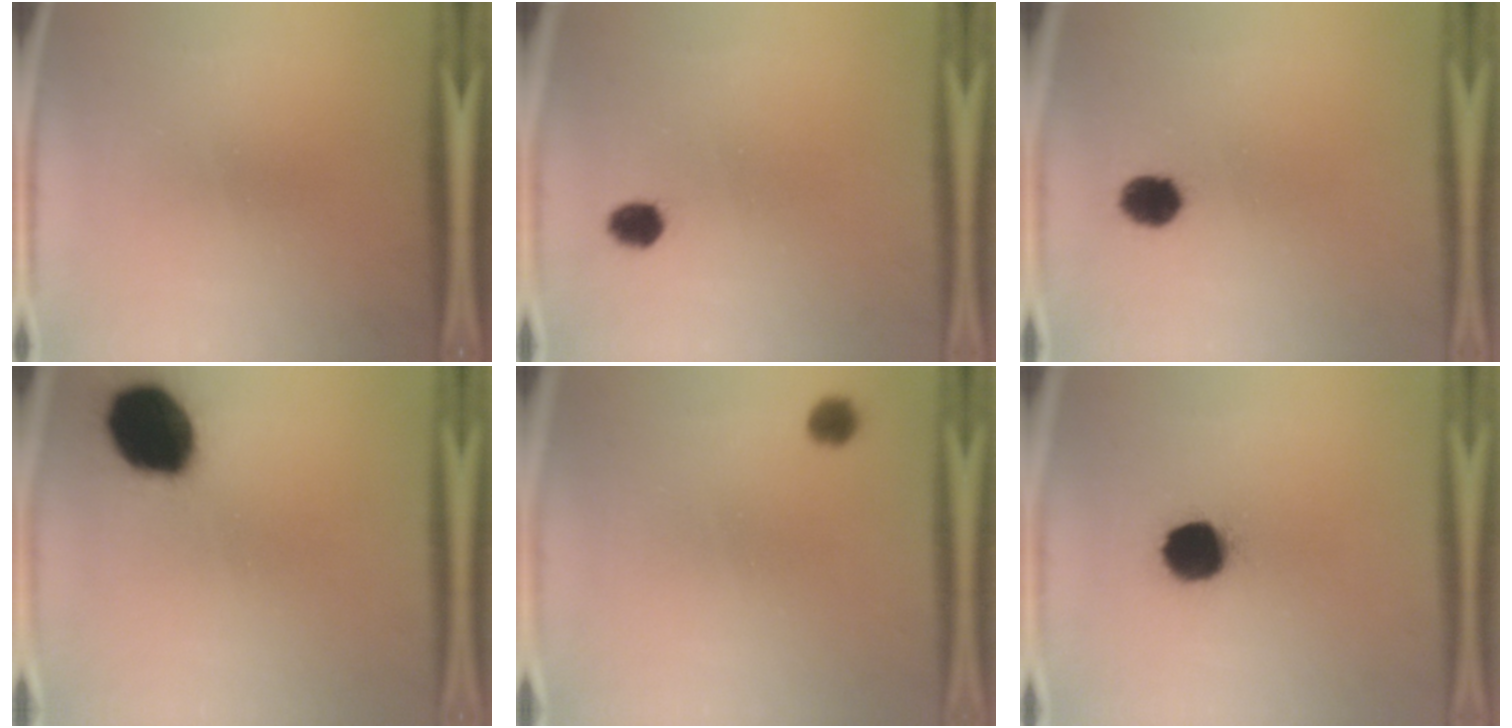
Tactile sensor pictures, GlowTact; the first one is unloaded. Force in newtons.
{"total": 3.1}
{"total": 5.0}
{"total": 19.2}
{"total": 2.6}
{"total": 11.9}